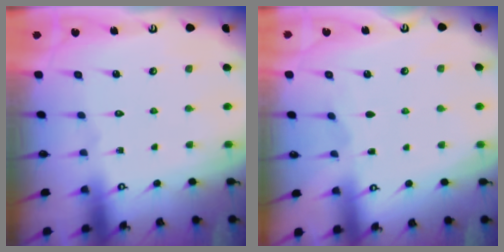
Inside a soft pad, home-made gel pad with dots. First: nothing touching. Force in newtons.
{"total": 2.1, "press": 2.1, "slide": 0.4}